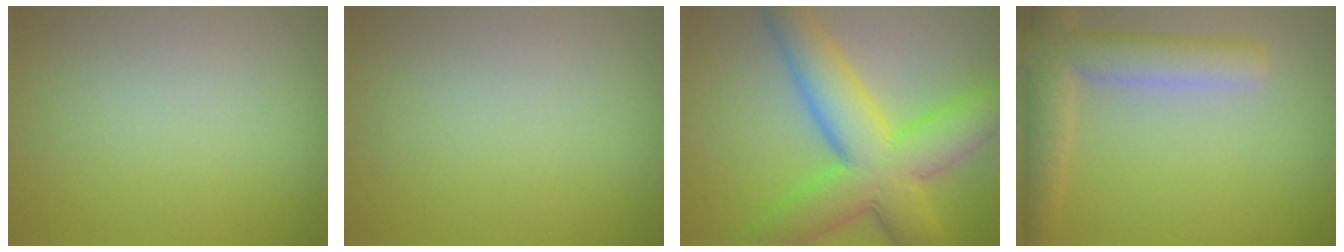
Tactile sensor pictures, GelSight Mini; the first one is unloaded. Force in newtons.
{"total": 0.0}
{"total": 10.6, "press": 10.6, "slide": 0.2}
{"total": 5.7, "press": 5.7, "slide": 0.6}